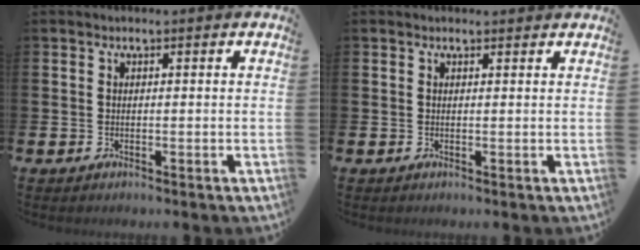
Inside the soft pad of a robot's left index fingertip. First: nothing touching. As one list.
[{"total": 0.5, "force": [0.5, 0.3, 0.1], "torque": [0.005, -0.001, 0.006]}]